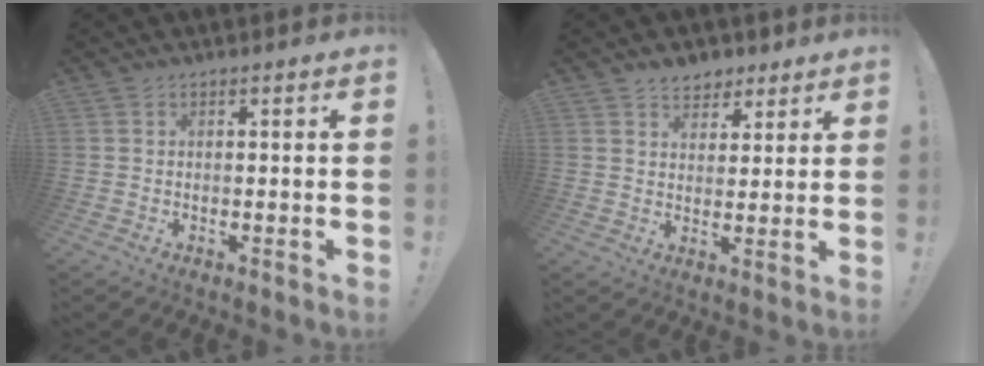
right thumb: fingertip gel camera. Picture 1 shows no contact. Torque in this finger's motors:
{"motor_torque": [-0.57, 0.27, 0.35, 0.20, 0.07]}